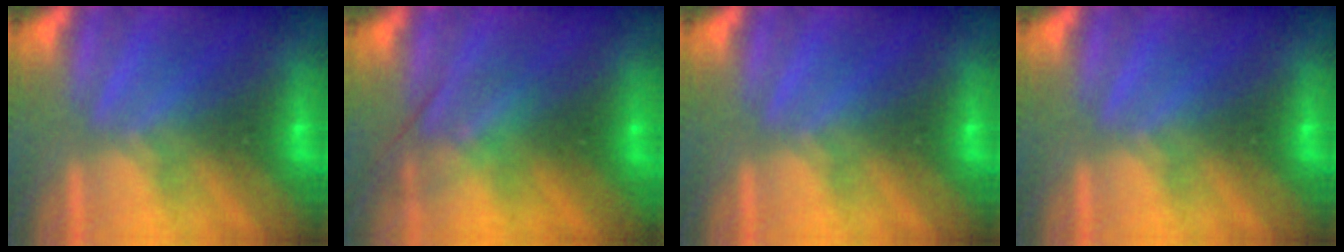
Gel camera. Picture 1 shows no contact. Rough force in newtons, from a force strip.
{"total": 2.4}
{"total": 0.0}
{"total": 0.0}